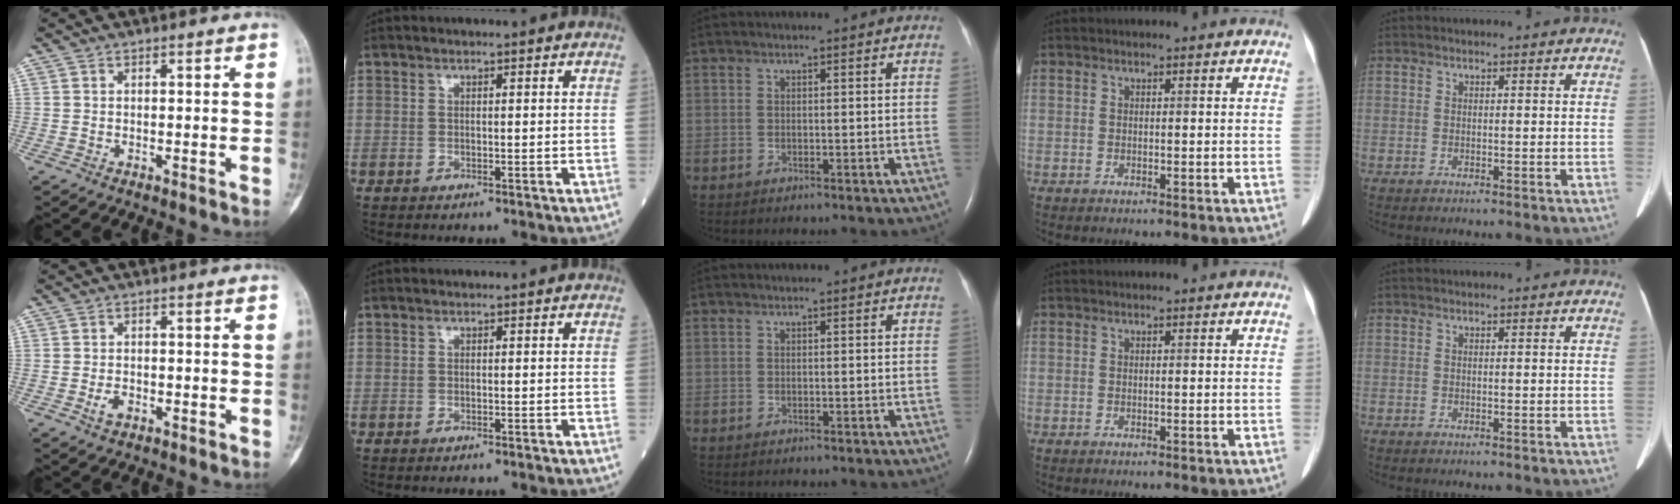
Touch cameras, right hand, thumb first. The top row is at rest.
{"thumb": {"total": 2.5, "force": [-1.0, 1.6, 1.7], "torque": [-0.029, 0.004, -0.015]}}